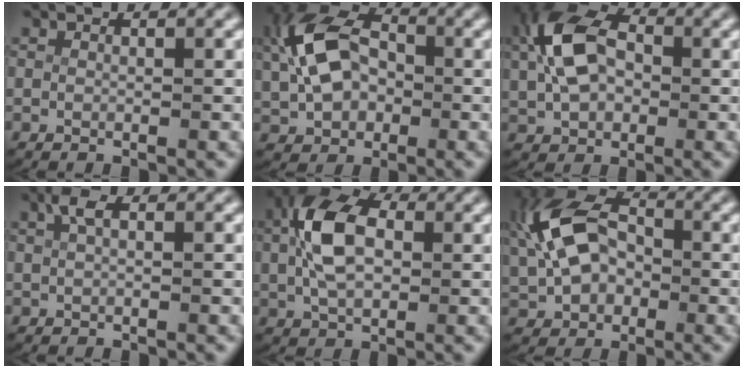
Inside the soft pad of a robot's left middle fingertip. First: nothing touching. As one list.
[{"total": 8.1, "force": [0.8, 5.8, 5.6], "torque": [-0.116, -0.013, 0.024]}, {"total": 7.7, "force": [1.2, 5.1, 5.6], "torque": [-0.121, -0.006, 0.029]}, {"total": 1.6, "force": [0.8, 0.4, 1.3], "torque": [-0.032, 0.001, 0.019]}, {"total": 7.0, "force": [0.9, 4.2, 5.5], "torque": [-0.125, -0.002, 0.020]}, {"total": 9.1, "force": [0.9, 6.6, 6.1], "torque": [-0.130, -0.017, 0.027]}]